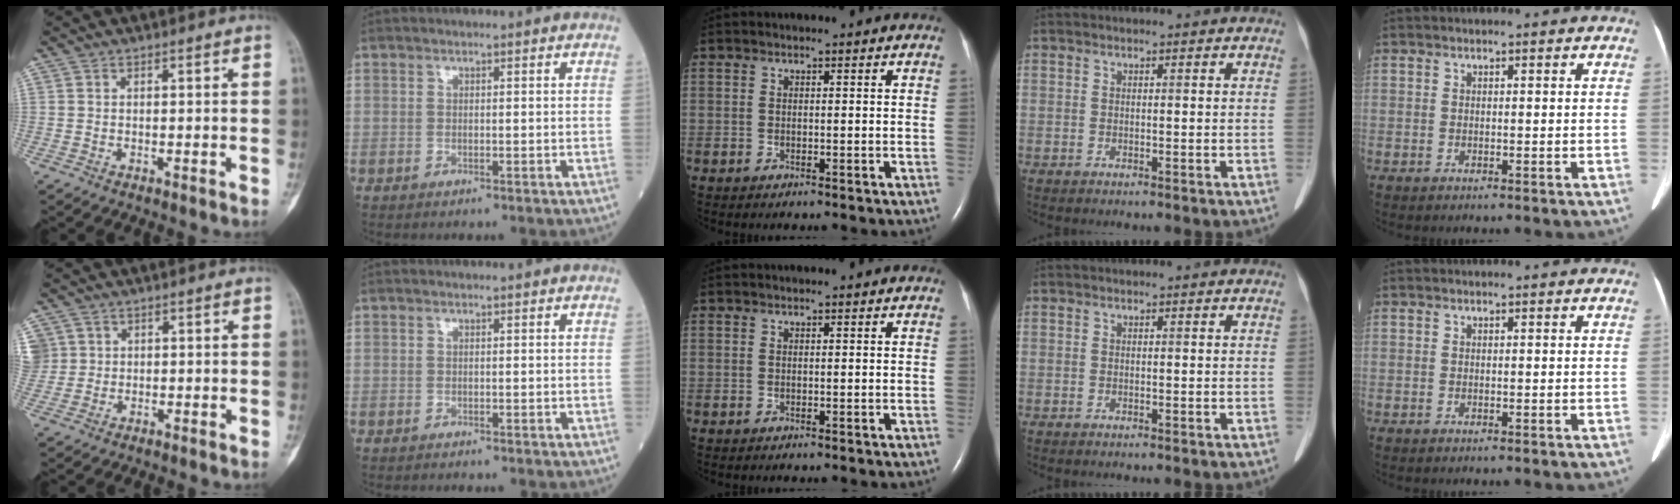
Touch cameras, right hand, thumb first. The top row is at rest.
{"thumb": {"total": 4.2, "force": [0.9, 4.0, 0.6], "torque": [0.001, 0.016, 0.022]}}